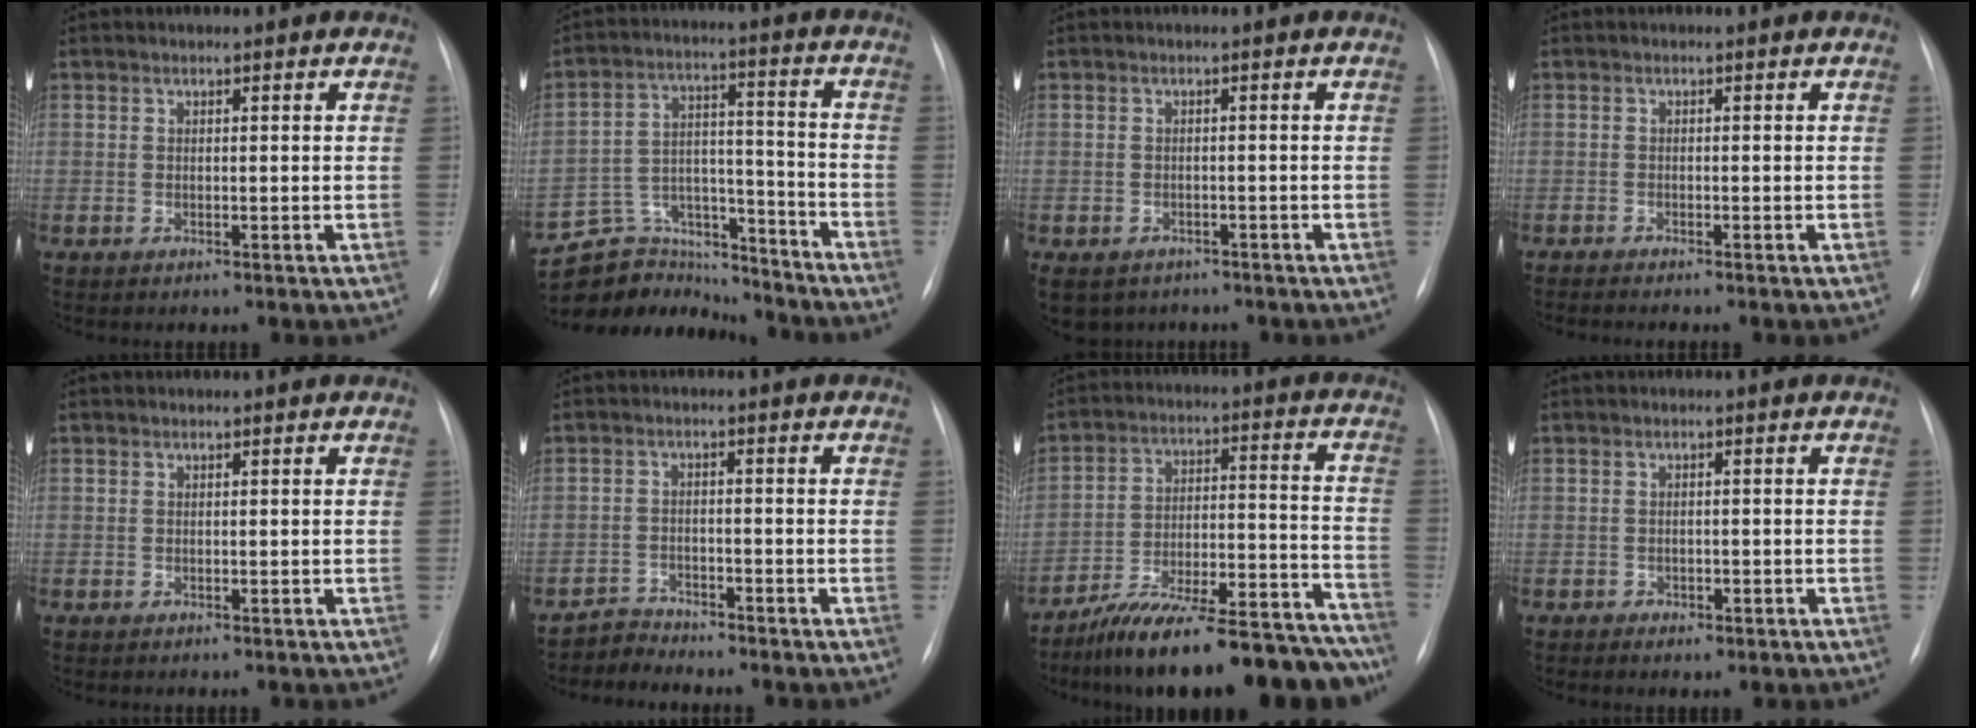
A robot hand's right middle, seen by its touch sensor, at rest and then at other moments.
{"total": 13.7, "force": [-12.9, 4.7, 0.4], "torque": [-0.005, 0.065, -0.207]}
{"total": 7.4, "force": [-5.2, 4.9, 1.9], "torque": [-0.042, -0.003, -0.066]}
{"total": 2.7, "force": [-2.3, 0.1, 1.4], "torque": [-0.017, -0.004, -0.028]}
{"total": 0.0}
{"total": 2.8, "force": [-2.5, 0.3, -1.2], "torque": [0.030, -0.009, -0.047]}
{"total": 24.5, "force": [-21.5, 5.0, 10.6], "torque": [-0.103, 0.035, -0.315]}
{"total": 1.8, "force": [-1.1, 1.1, 1.0], "torque": [-0.013, 0.003, -0.010]}